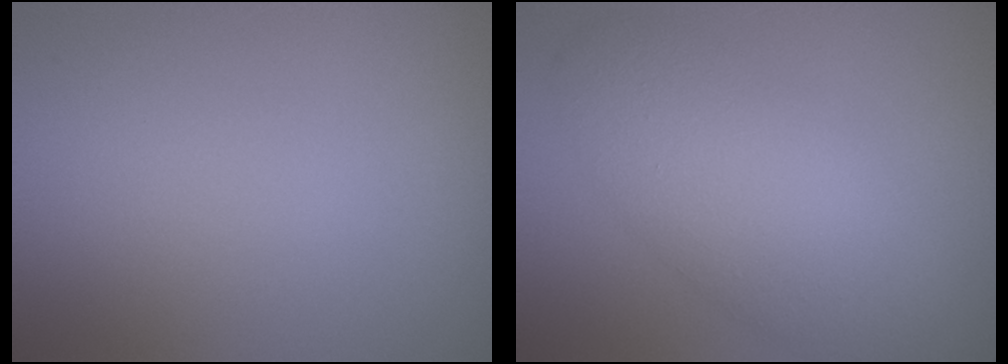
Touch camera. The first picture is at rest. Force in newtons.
{"total": 6.8, "press": 6.8, "slide": 0.5}